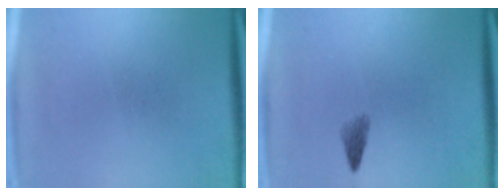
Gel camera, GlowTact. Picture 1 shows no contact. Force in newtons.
{"total": 1.5}